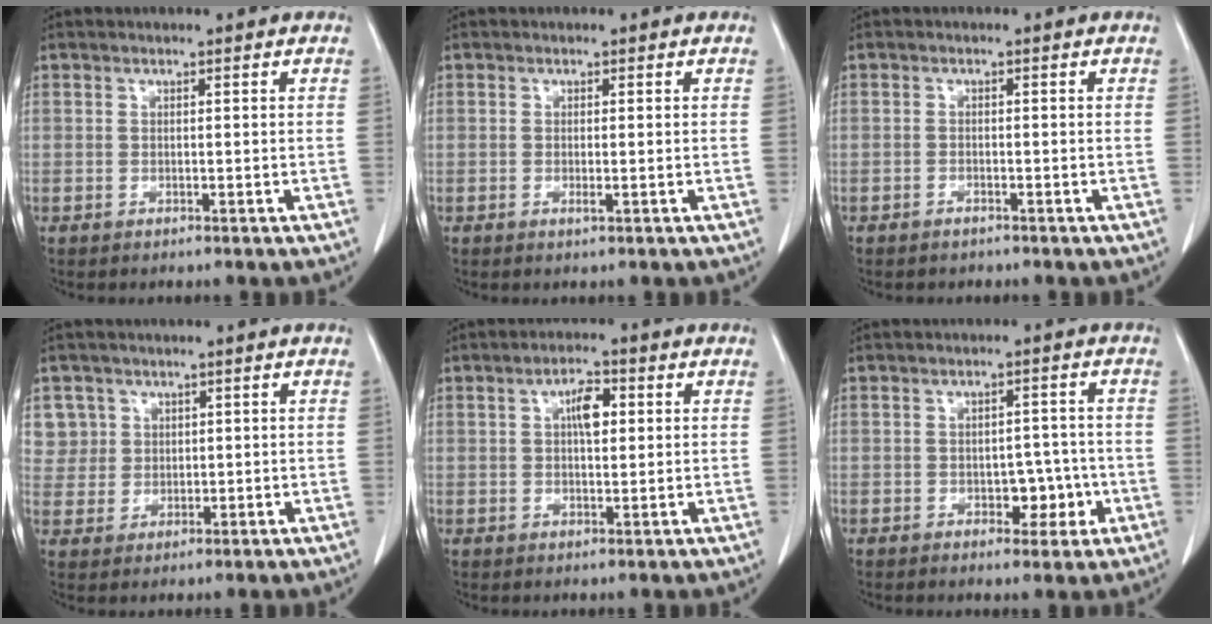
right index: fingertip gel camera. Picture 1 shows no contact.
{"total": 0.8, "force": [-0.1, 0.1, 0.8], "torque": [-0.015, -0.003, -0.001]}
{"total": 1.0, "force": [-0.9, 0.5, 0.2], "torque": [-0.007, 0.001, -0.012]}
{"total": 5.1, "force": [2.0, 4.7, -0.3], "torque": [0.021, 0.010, 0.045]}
{"total": 4.3, "force": [1.0, 1.7, 3.8], "torque": [-0.064, 0.008, 0.015]}
{"total": 4.7, "force": [-1.4, 2.9, 3.5], "torque": [-0.035, 0.012, -0.011]}